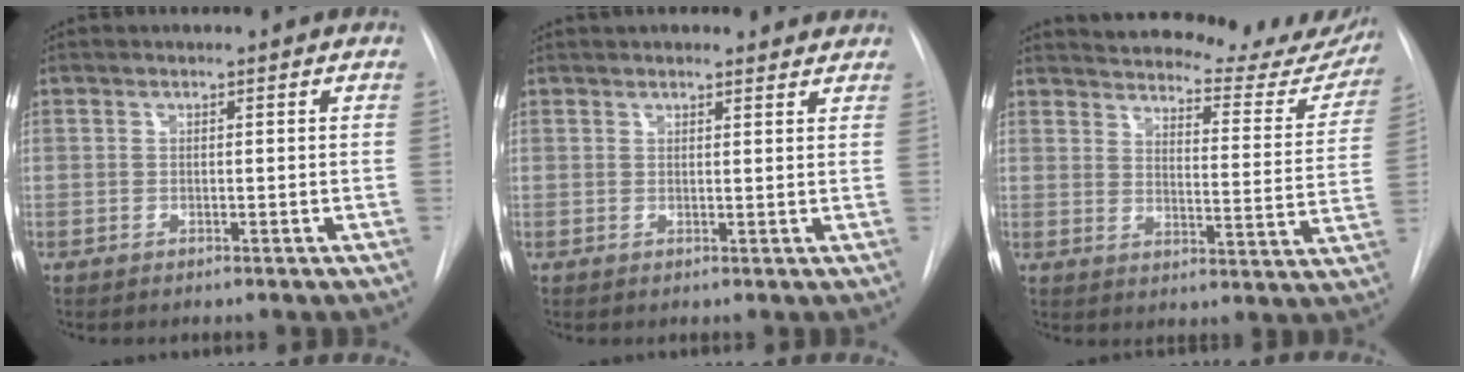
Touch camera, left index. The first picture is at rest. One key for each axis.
{"total": 6.9, "fx": 6.4, "fy": 1.8, "fz": 1.9, "tx": -0.016, "ty": 0.022, "tz": 0.067}
{"total": 23.4, "fx": 21.8, "fy": 5.2, "fz": 6.9, "tx": -0.095, "ty": -0.074, "tz": 0.252}